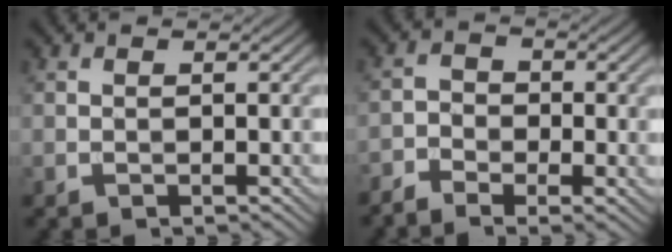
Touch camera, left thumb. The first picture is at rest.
{"total": 4.6, "force": [-3.1, 2.4, 2.5], "torque": [-0.055, -0.008, -0.056]}